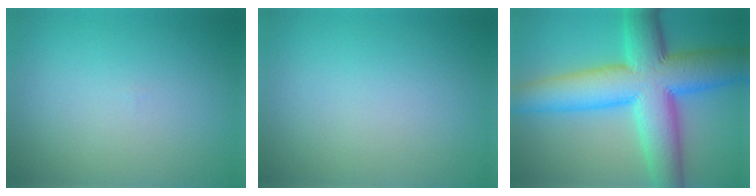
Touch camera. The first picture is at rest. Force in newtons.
{"total": 0.0}
{"total": 12.8, "press": 12.8, "slide": 0.3}